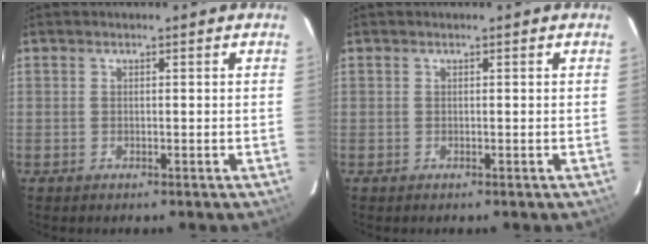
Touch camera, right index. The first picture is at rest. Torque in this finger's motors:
{"motor_torque": [0.00, 0.00, -0.02, 0.00]}